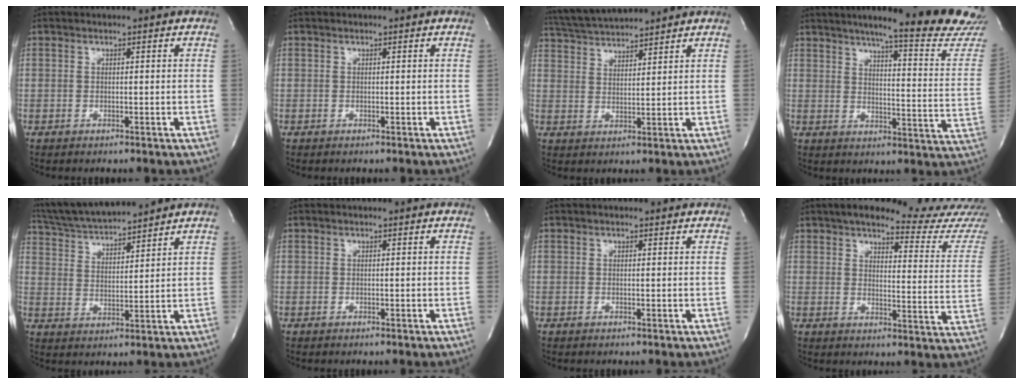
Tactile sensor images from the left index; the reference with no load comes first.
{"total": 0.0}
{"total": 8.6, "force": [8.3, -0.3, 2.3], "torque": [-0.056, 0.023, 0.149]}
{"total": 21.1, "force": [18.9, -0.5, 9.4], "torque": [-0.129, -0.099, 0.221]}
{"total": 12.4, "force": [11.6, 0.6, 4.6], "torque": [-0.090, 0.014, 0.206]}
{"total": 0.0}
{"total": 0.6, "force": [0.4, 0.4, 0.1], "torque": [-0.010, 0.002, 0.000]}
{"total": 18.8, "force": [17.4, 1.2, 7.0], "torque": [-0.082, -0.071, 0.197]}